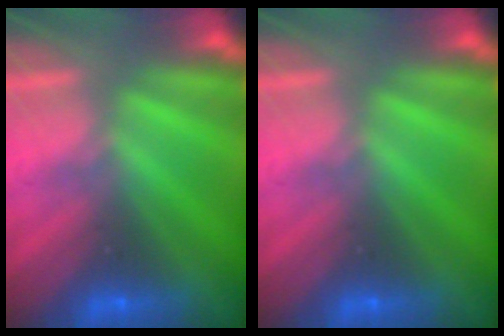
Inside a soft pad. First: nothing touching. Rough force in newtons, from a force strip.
{"total": 0.0}